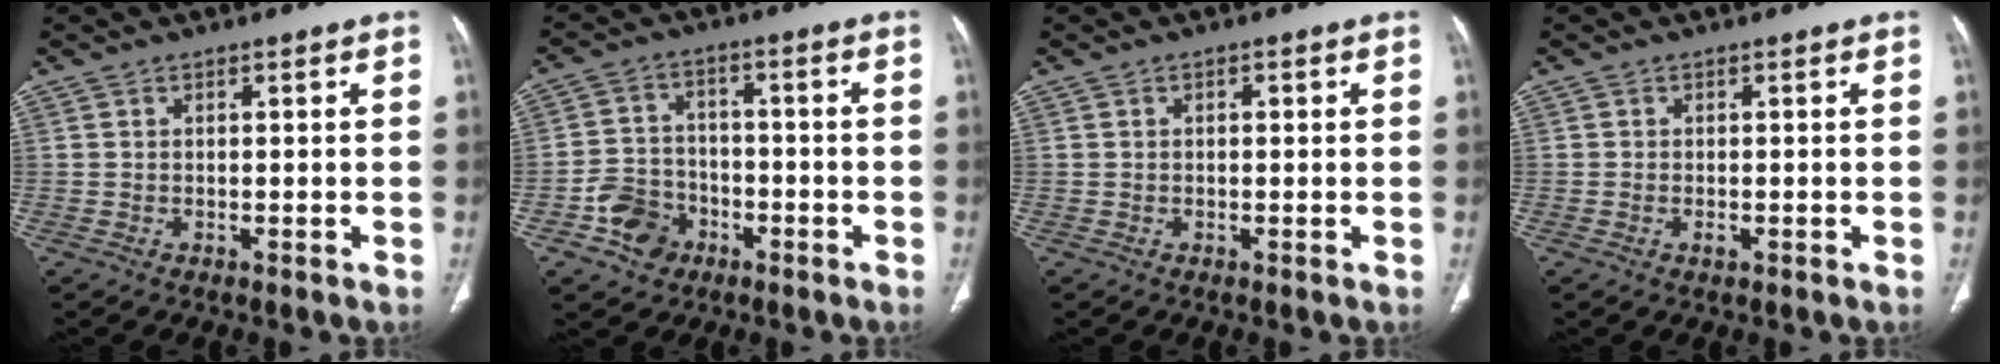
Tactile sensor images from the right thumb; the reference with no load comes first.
{"total": 7.8, "force": [-3.8, 6.2, 2.7], "torque": [-0.025, 0.028, -0.064]}
{"total": 0.9, "force": [0.2, 0.5, 0.7], "torque": [-0.015, 0.001, 0.005]}
{"total": 0.9, "force": [-0.4, 0.5, 0.7], "torque": [-0.012, 0.000, -0.006]}